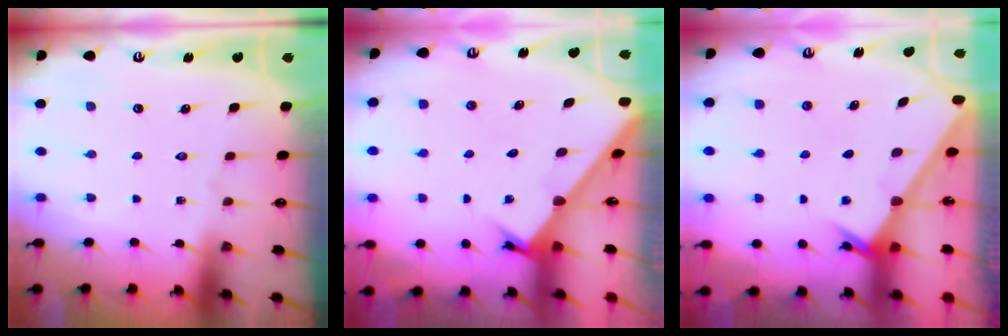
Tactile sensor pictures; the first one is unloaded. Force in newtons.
{"total": 1.9, "press": 1.9, "slide": 0.1}
{"total": 2.3, "press": 2.3, "slide": 0.2}